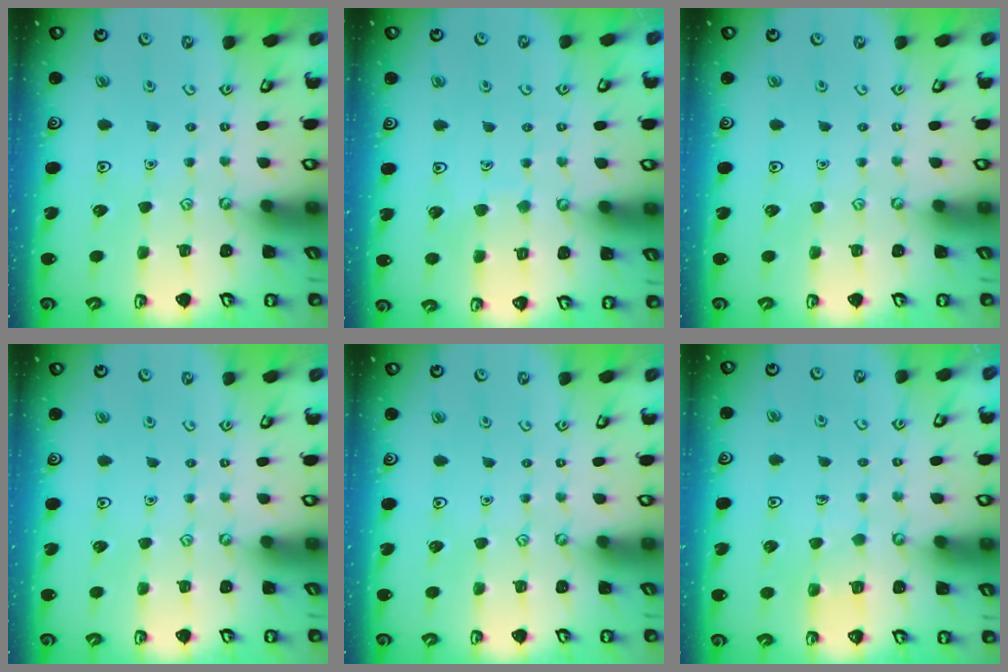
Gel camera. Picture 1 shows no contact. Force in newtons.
{"total": 3.9, "press": 3.9, "slide": 0.4}
{"total": 0.0}
{"total": 0.0}
{"total": 0.0}
{"total": 2.2, "press": 2.2, "slide": 0.0}